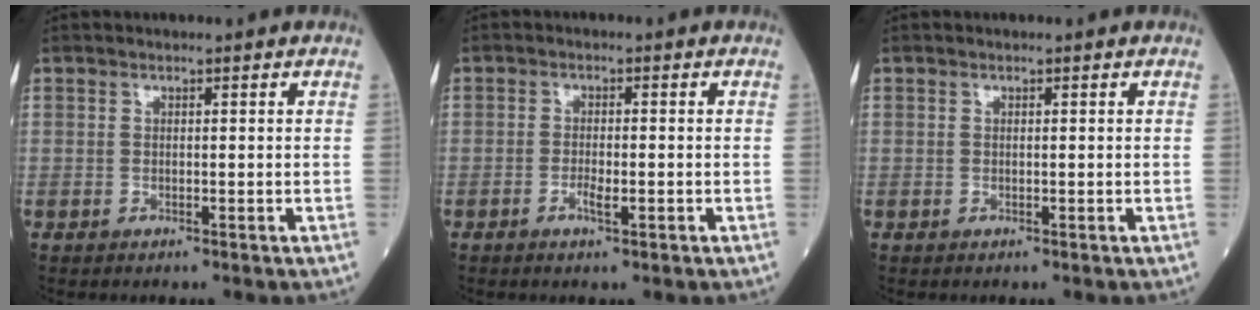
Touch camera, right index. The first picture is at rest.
{"total": 2.3, "force": [-1.0, 0.6, 2.0], "torque": [-0.038, 0.001, -0.016]}
{"total": 0.0}